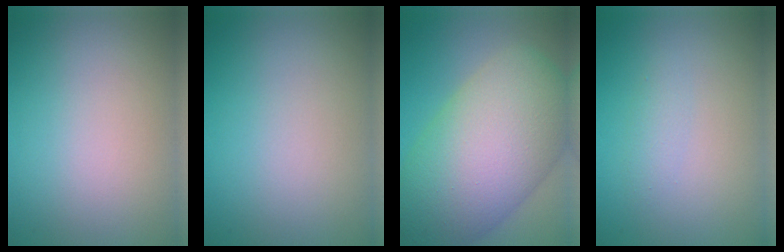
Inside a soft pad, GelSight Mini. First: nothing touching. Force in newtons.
{"total": 0.0}
{"total": 13.5, "press": 13.5, "slide": 0.7}
{"total": 1.1, "press": 1.1, "slide": 0.1}